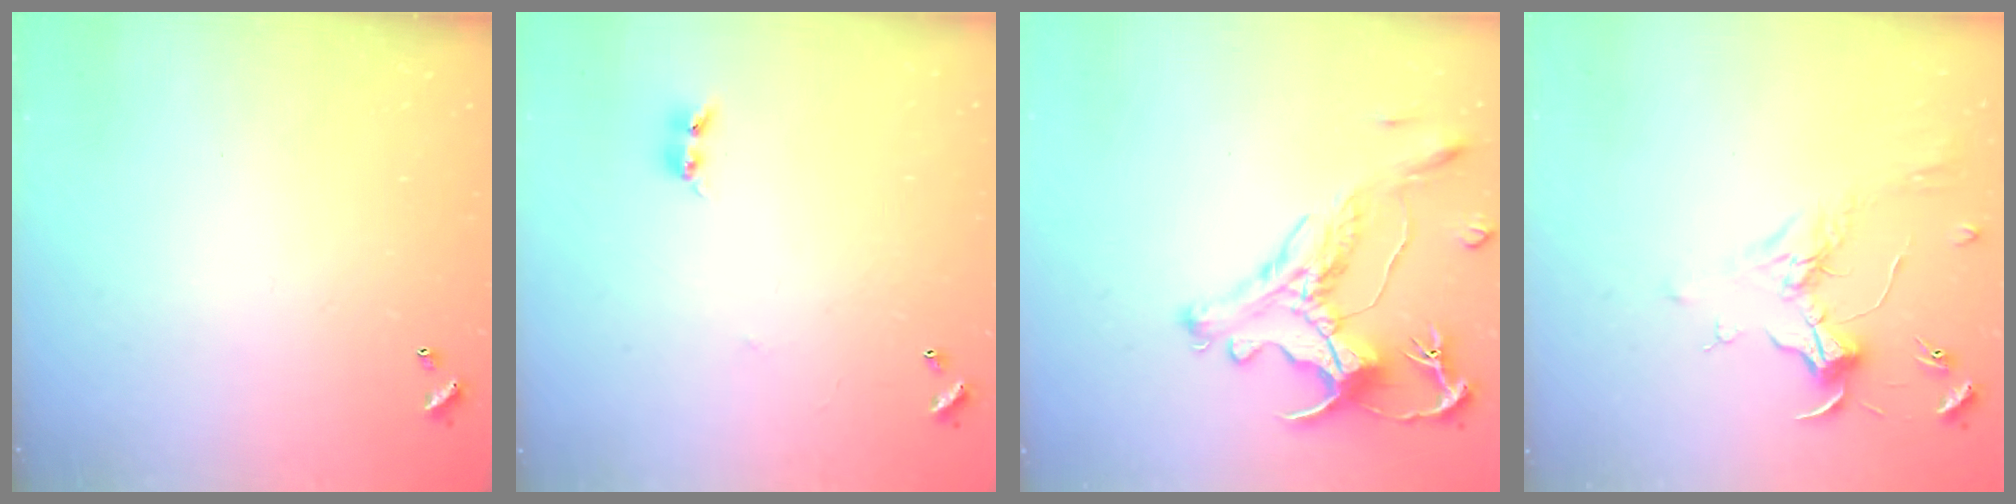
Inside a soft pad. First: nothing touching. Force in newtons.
{"total": 2.7, "press": 2.7, "slide": 0.3}
{"total": 1.9, "press": 1.4, "slide": 1.2}
{"total": 1.8, "press": 1.7, "slide": 0.8}